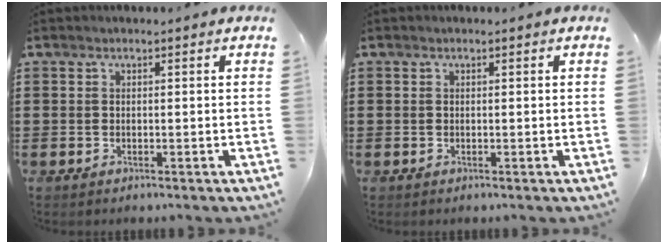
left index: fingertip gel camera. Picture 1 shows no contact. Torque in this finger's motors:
{"motor_torque": [0.02, -0.11, -0.01, 0.02]}